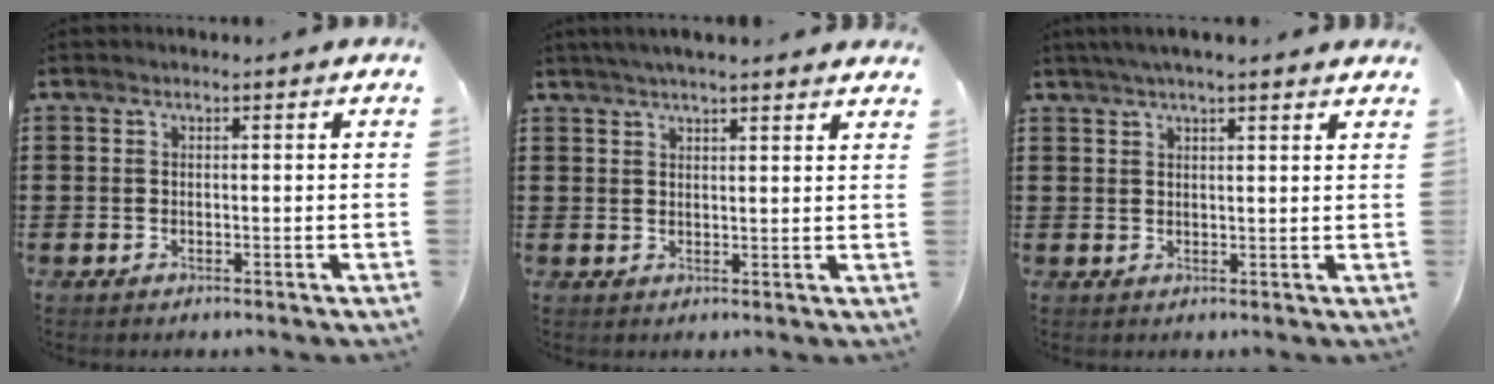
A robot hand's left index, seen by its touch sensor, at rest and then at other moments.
{"total": 2.8, "force": [2.6, -0.1, 1.0], "torque": [-0.027, -0.002, 0.048]}
{"total": 2.8, "force": [2.4, 0.0, 1.4], "torque": [-0.034, 0.001, 0.044]}